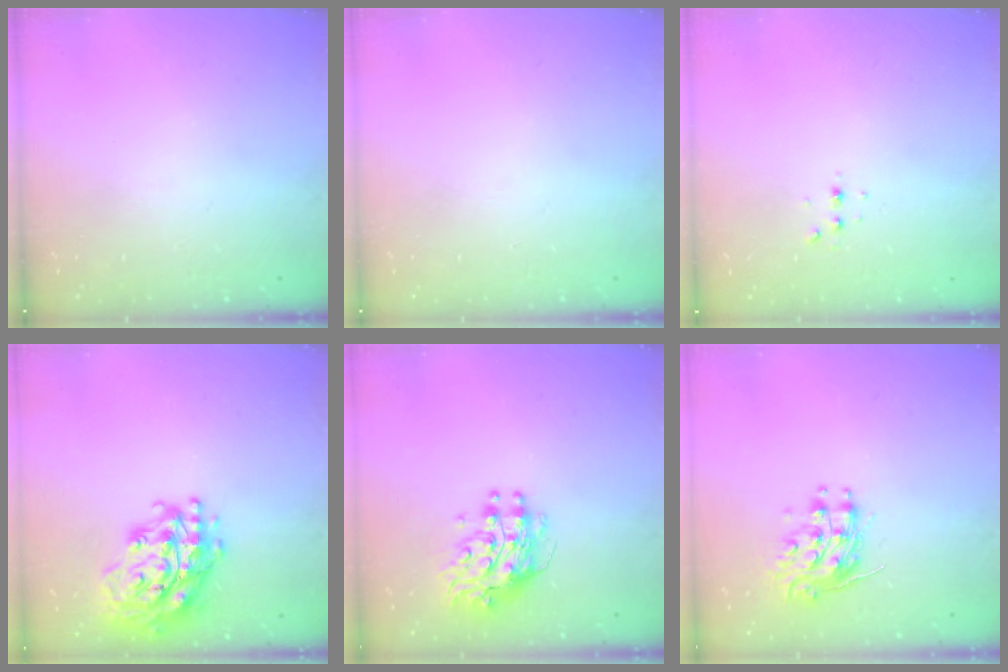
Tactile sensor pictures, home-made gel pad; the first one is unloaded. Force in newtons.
{"total": 0.0}
{"total": 2.8, "press": 2.8, "slide": 0.7}
{"total": 21.0, "press": 20.9, "slide": 2.7}
{"total": 9.4, "press": 9.3, "slide": 0.9}
{"total": 8.9, "press": 8.9, "slide": 0.2}